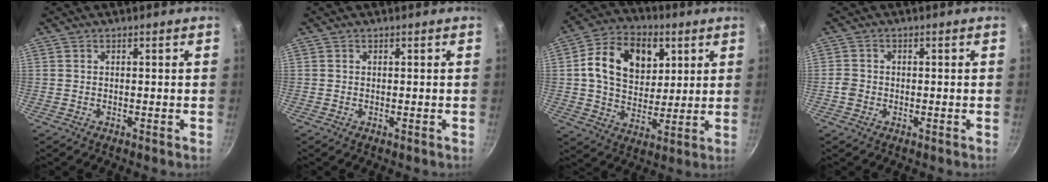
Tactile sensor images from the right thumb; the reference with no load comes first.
{"total": 0.0}
{"total": 16.4, "force": [4.5, 11.8, 10.5], "torque": [-0.148, 0.001, 0.076]}
{"total": 1.9, "force": [-0.5, 1.6, 0.9], "torque": [-0.011, 0.008, -0.011]}